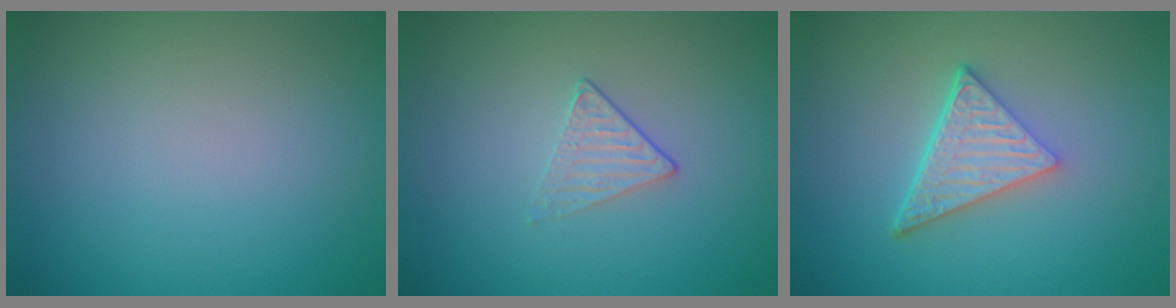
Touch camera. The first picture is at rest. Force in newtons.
{"total": 1.3, "press": 0.9, "slide": 0.9}
{"total": 4.7, "press": 3.4, "slide": 3.3}